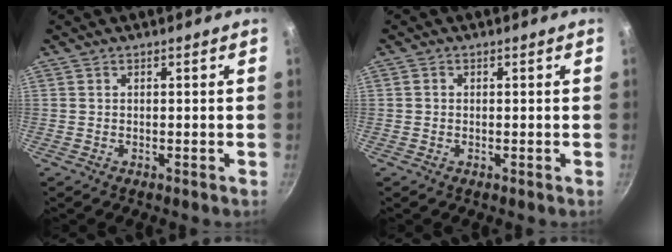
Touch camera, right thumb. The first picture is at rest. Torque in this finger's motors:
{"motor_torque": [0.11, -0.29, 0.00, -0.44, 0.06]}